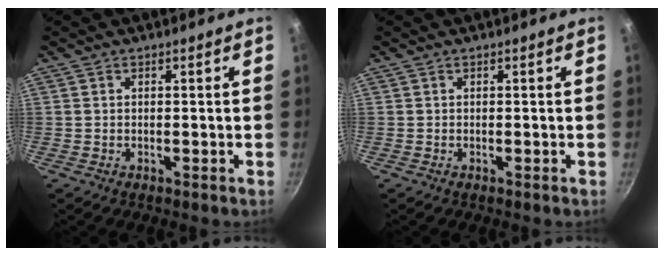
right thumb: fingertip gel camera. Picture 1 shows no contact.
{"total": 0.0}